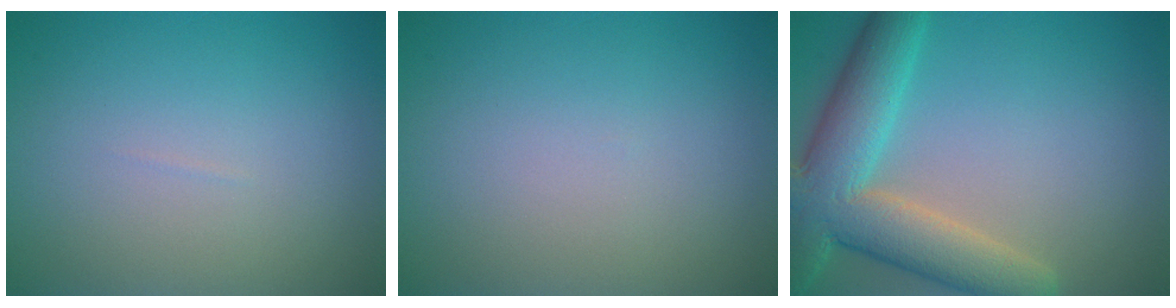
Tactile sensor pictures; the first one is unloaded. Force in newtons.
{"total": 0.0}
{"total": 8.9, "press": 8.8, "slide": 0.8}